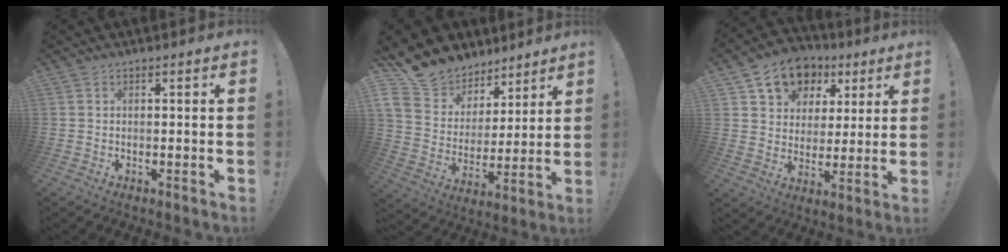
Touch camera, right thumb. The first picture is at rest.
{"total": 14.0, "force": [10.3, 9.0, 3.0], "torque": [-0.060, -0.078, 0.205]}
{"total": 13.0, "force": [7.0, 9.7, 5.1], "torque": [-0.072, -0.036, 0.130]}